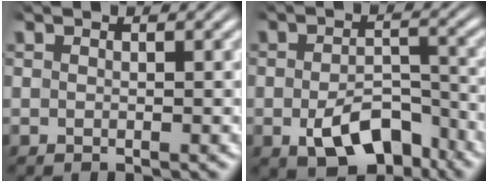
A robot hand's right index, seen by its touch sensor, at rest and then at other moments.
{"total": 6.3, "force": [-3.9, 3.2, 3.7], "torque": [-0.047, -0.020, -0.053]}